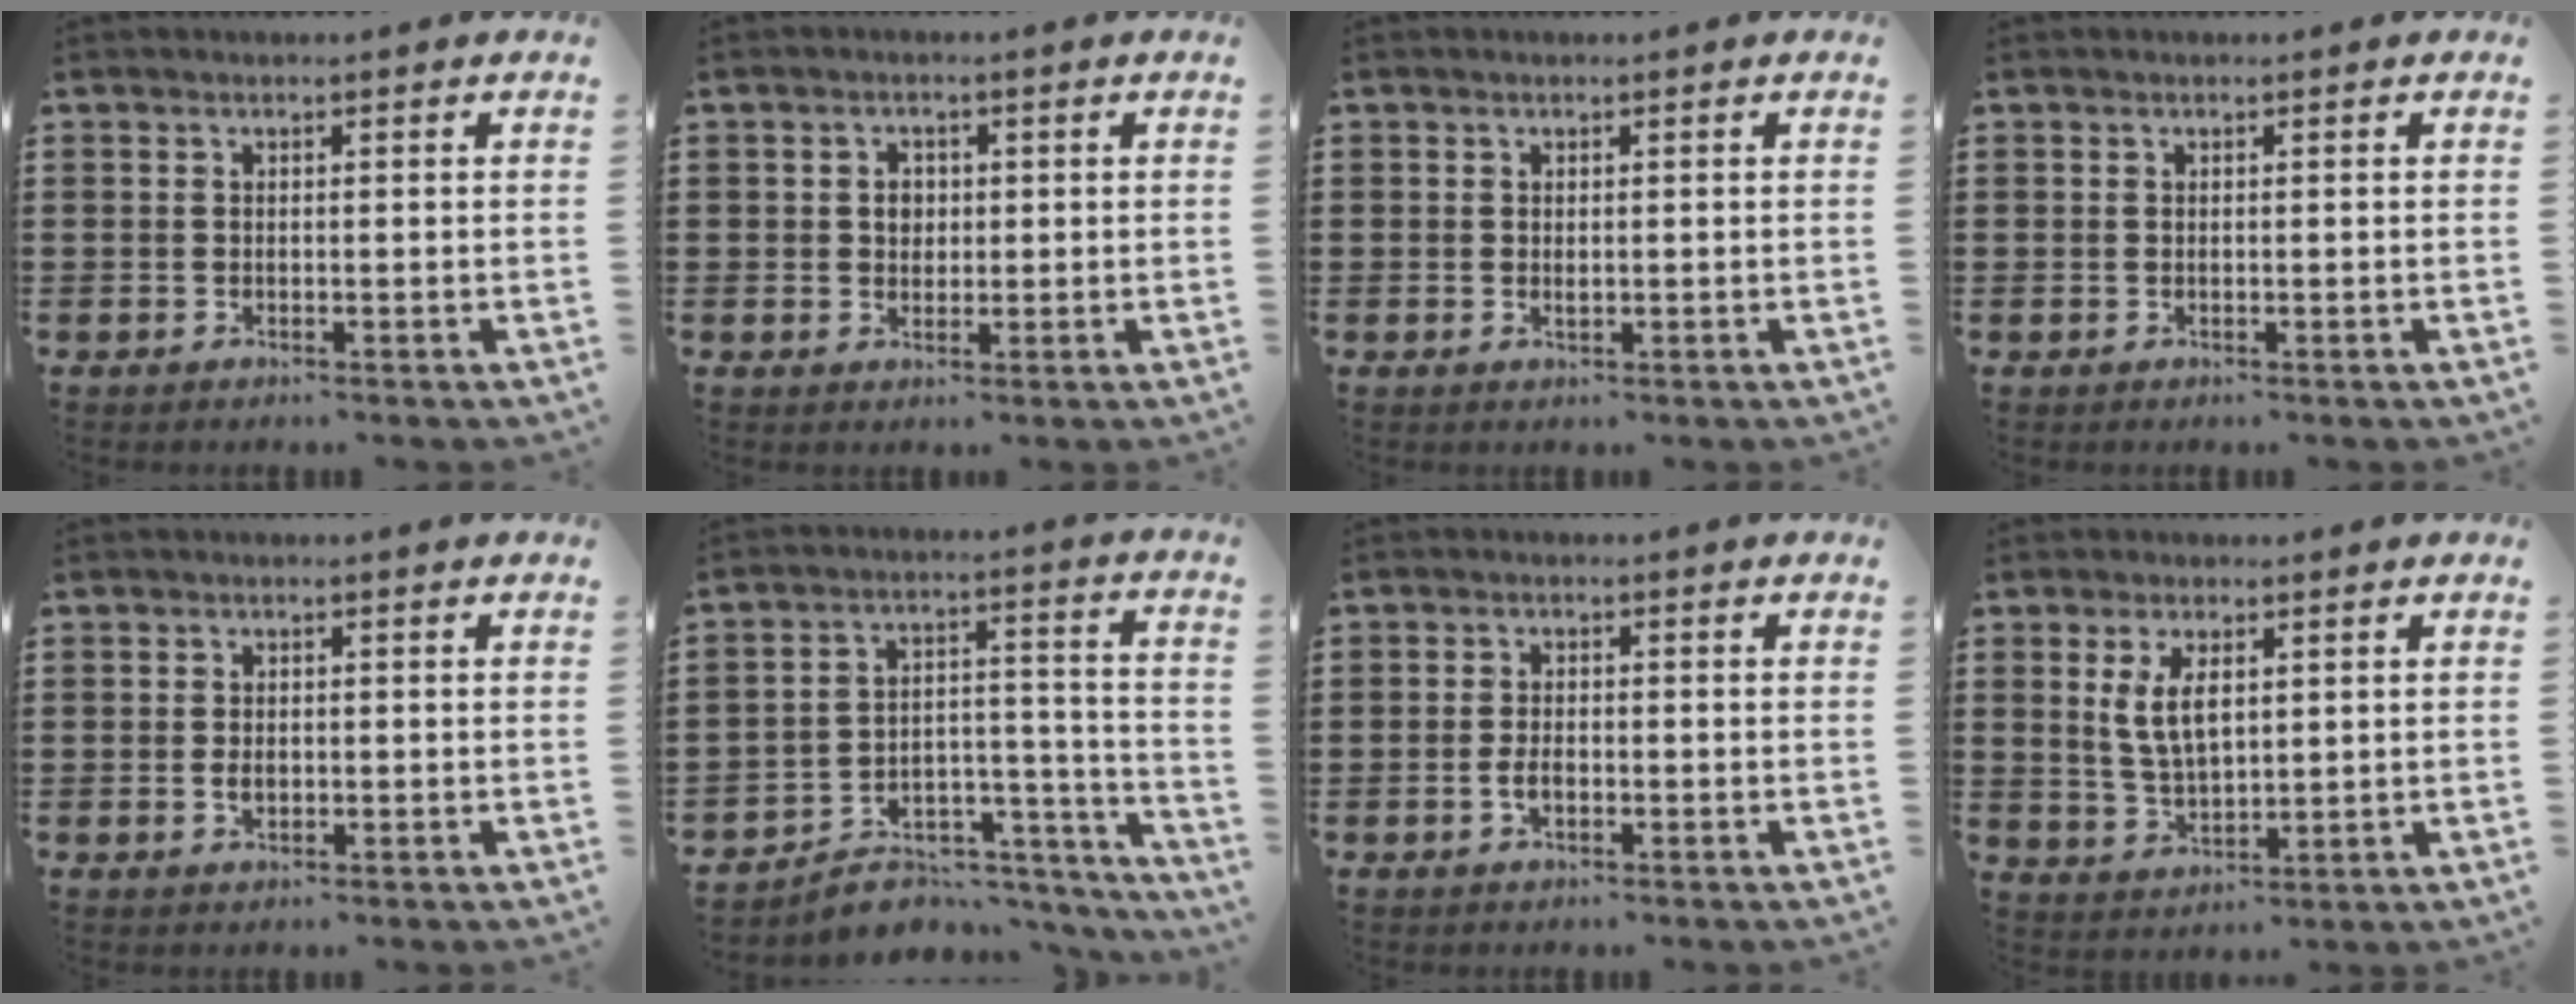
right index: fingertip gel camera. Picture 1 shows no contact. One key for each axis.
{"total": 2.3, "fx": 0.2, "fy": 1.9, "fz": 1.2, "tx": -0.029, "ty": 0.010, "tz": 0.002}
{"total": 0.8, "fx": 0.1, "fy": 0.4, "fz": 0.7, "tx": -0.013, "ty": 0.002, "tz": 0.001}
{"total": 0.0}
{"total": 1.8, "fx": -0.2, "fy": 1.1, "fz": 1.4, "tx": -0.027, "ty": 0.005, "tz": -0.006}
{"total": 6.1, "fx": -5.0, "fy": 3.1, "fz": 1.5, "tx": -0.027, "ty": 0.011, "tz": -0.093}
{"total": 2.4, "fx": -0.7, "fy": 1.3, "fz": 2.0, "tx": -0.046, "ty": 0.000, "tz": -0.015}
{"total": 5.8, "fx": 1.5, "fy": 2.8, "fz": 4.9, "tx": -0.103, "ty": 0.007, "tz": 0.027}